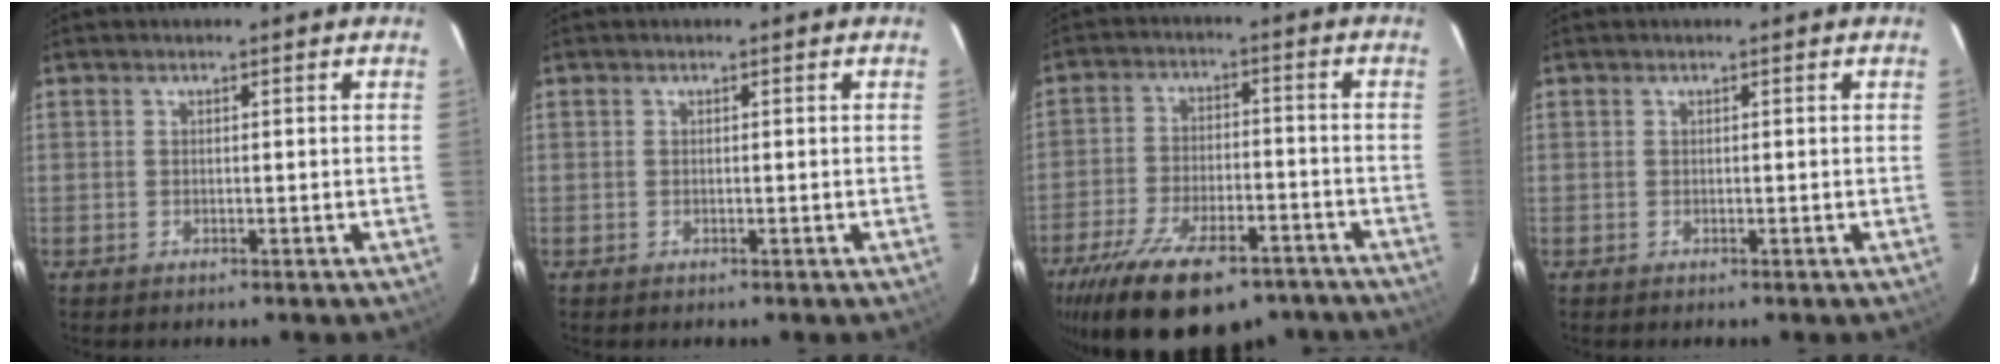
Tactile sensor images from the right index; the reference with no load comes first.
{"total": 0.0}
{"total": 22.4, "force": [-15.8, 9.3, 12.8], "torque": [-0.251, -0.029, -0.237]}
{"total": 0.0}